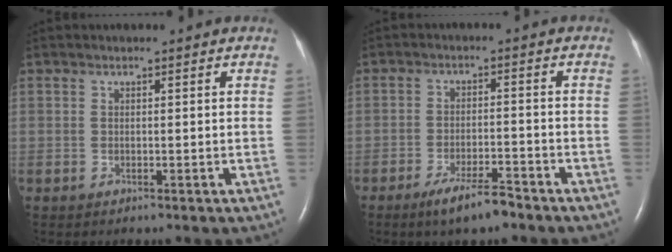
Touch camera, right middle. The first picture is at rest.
{"total": 5.8, "force": [-4.4, 0.8, 3.8], "torque": [-0.072, -0.008, -0.076]}